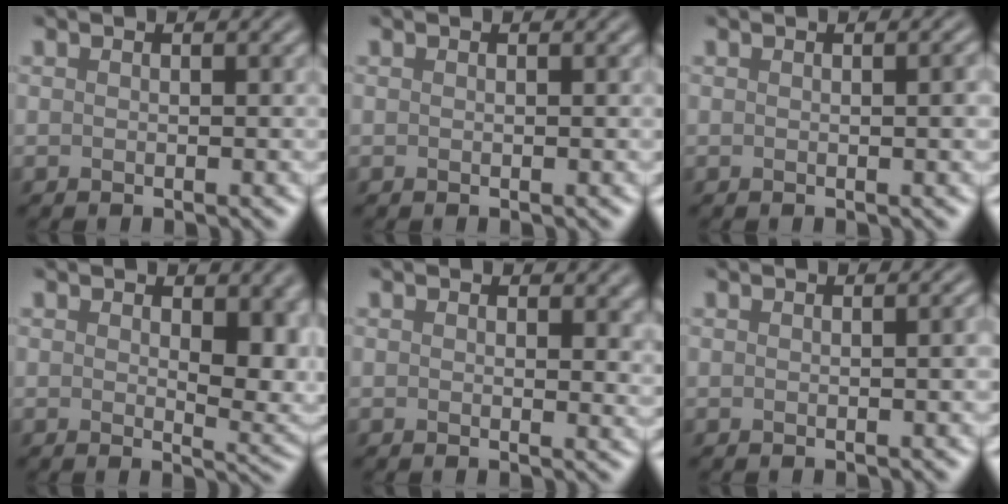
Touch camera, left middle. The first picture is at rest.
{"total": 0.0}
{"total": 1.4, "force": [0.1, 0.3, 1.4], "torque": [-0.016, 0.002, 0.001]}
{"total": 5.4, "force": [1.3, 2.9, 4.4], "torque": [-0.054, -0.013, 0.026]}
{"total": 1.8, "force": [0.8, 0.9, 1.3], "torque": [-0.009, -0.005, 0.010]}
{"total": 1.4, "force": [0.0, 0.4, 1.3], "torque": [-0.012, 0.005, -0.001]}